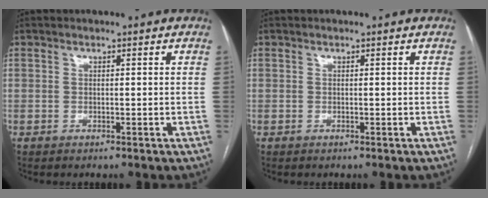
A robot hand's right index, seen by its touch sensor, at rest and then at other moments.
{"total": 0.0}